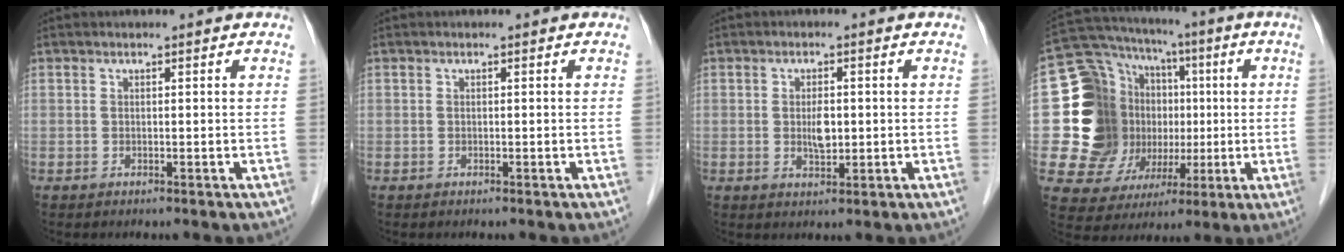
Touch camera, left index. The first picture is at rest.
{"total": 0.0}
{"total": 3.1, "force": [-0.2, 1.4, 2.7], "torque": [-0.050, -0.004, 0.000]}
{"total": 19.6, "force": [-0.5, 16.3, 10.9], "torque": [-0.178, 0.043, 0.015]}